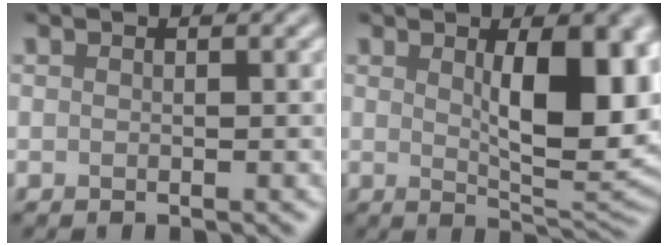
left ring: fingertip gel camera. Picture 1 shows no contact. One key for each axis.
{"total": 9.2, "fx": 1.9, "fy": 3.2, "fz": 8.4, "tx": -0.118, "ty": -0.004, "tz": 0.037}